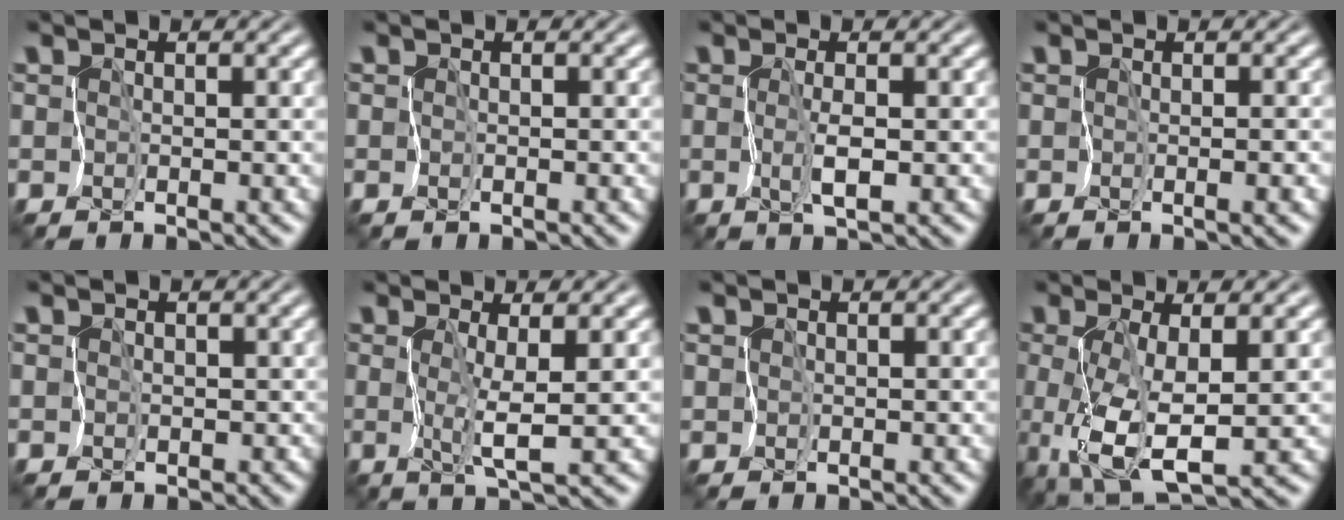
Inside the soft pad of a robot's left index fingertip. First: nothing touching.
{"total": 0.0}
{"total": 1.5, "force": [-0.4, 0.2, 1.4], "torque": [-0.033, -0.003, -0.004]}
{"total": 1.3, "force": [-0.5, 0.5, 1.1], "torque": [-0.006, -0.006, 0.002]}
{"total": 1.6, "force": [0.1, 1.6, 0.3], "torque": [0.007, 0.009, 0.000]}
{"total": 2.2, "force": [0.5, -0.3, 2.1], "torque": [-0.045, -0.007, 0.013]}
{"total": 0.5, "force": [0.2, 0.5, 0.0], "torque": [0.003, 0.000, 0.004]}
{"total": 4.9, "force": [-0.3, 1.3, 4.7], "torque": [-0.103, -0.010, -0.003]}